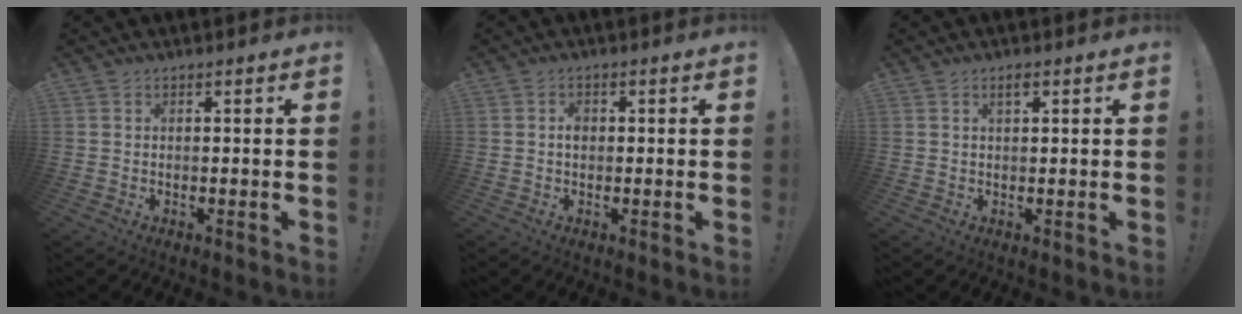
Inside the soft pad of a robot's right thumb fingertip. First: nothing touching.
{"total": 1.9, "force": [-0.2, 1.4, 1.2], "torque": [-0.009, 0.001, -0.007]}
{"total": 1.9, "force": [1.1, 0.7, 1.4], "torque": [-0.026, 0.001, 0.018]}